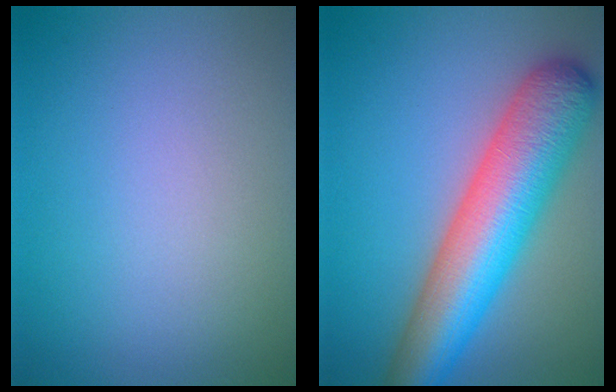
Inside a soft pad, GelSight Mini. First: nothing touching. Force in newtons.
{"total": 10.6, "press": 10.6, "slide": 0.4}